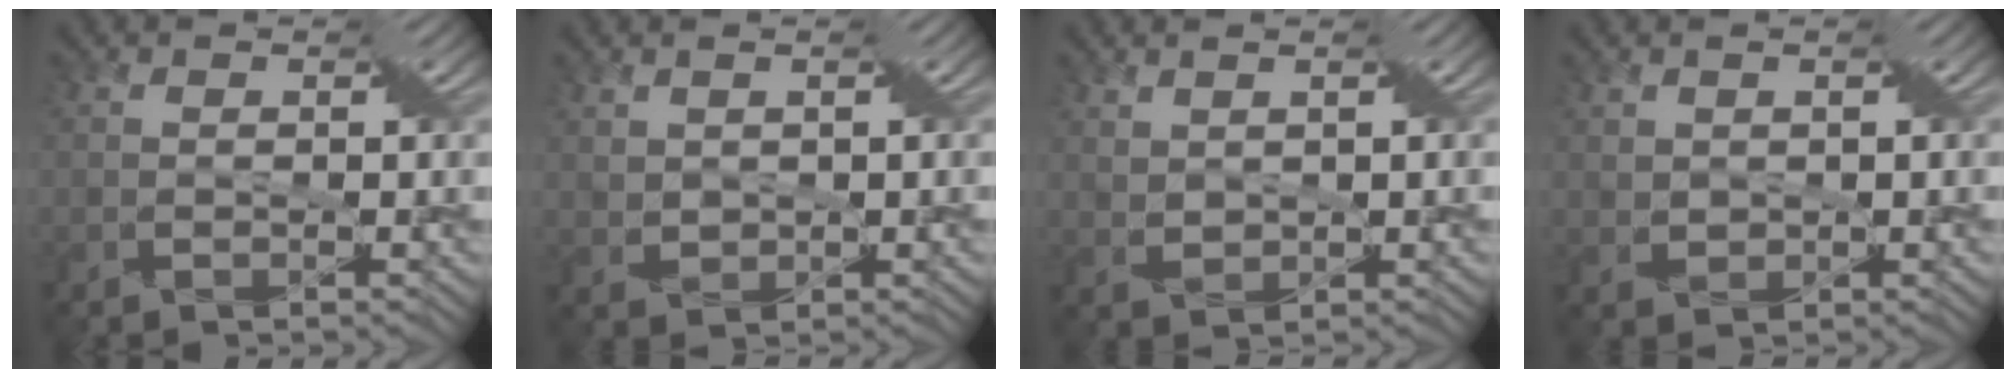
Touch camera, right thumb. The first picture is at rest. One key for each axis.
{"total": 1.6, "fx": 1.2, "fy": 0.9, "fz": 0.6, "tx": -0.039, "ty": -0.006, "tz": 0.031}
{"total": 2.0, "fx": 1.7, "fy": 0.7, "fz": 0.7, "tx": -0.042, "ty": -0.004, "tz": 0.042}
{"total": 1.4, "fx": 1.0, "fy": 0.8, "fz": 0.4, "tx": -0.033, "ty": -0.005, "tz": 0.028}